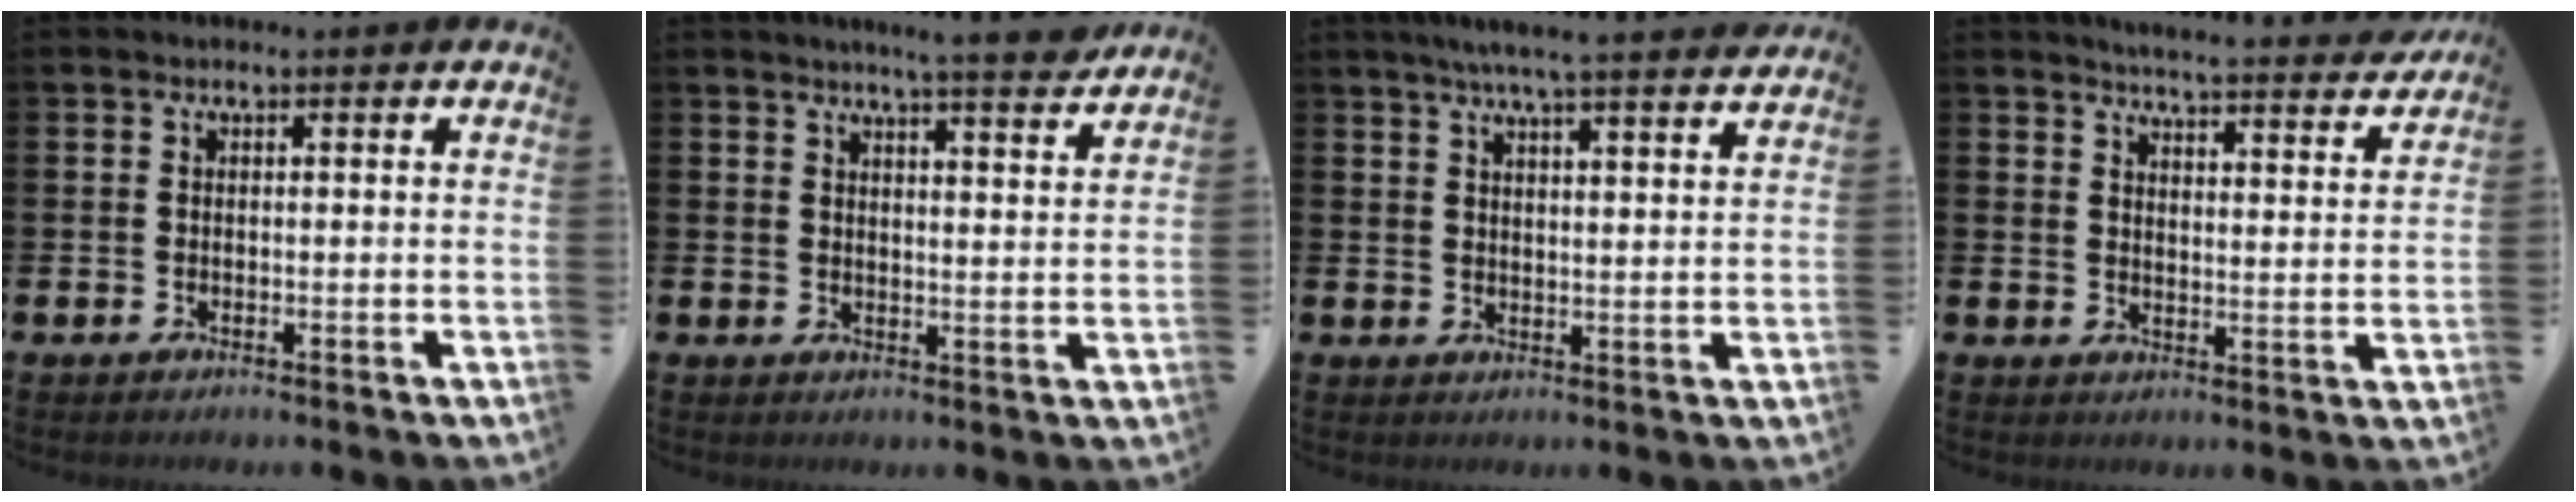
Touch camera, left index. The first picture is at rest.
{"total": 6.2, "force": [5.8, -0.6, 2.0], "torque": [-0.046, -0.029, 0.101]}
{"total": 5.9, "force": [5.5, -0.5, 2.0], "torque": [-0.042, -0.030, 0.094]}
{"total": 5.1, "force": [5.1, -0.1, 0.7], "torque": [-0.019, -0.043, 0.084]}